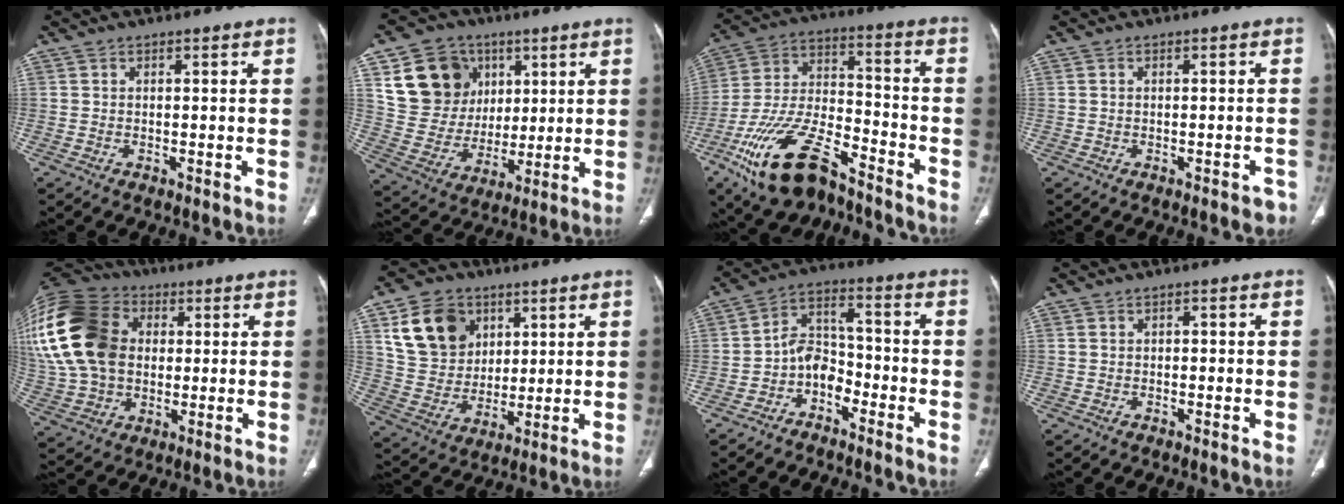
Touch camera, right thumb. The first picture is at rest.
{"total": 16.7, "force": [6.7, 13.8, 6.6], "torque": [-0.084, -0.009, 0.133]}
{"total": 20.1, "force": [-12.7, 8.7, 12.9], "torque": [-0.256, 0.062, -0.227]}
{"total": 3.0, "force": [-2.3, 1.3, 1.5], "torque": [-0.005, 0.010, -0.026]}
{"total": 30.8, "force": [5.1, 22.9, 19.9], "torque": [-0.465, 0.055, 0.108]}
{"total": 15.0, "force": [6.4, 11.7, 6.9], "torque": [-0.098, -0.014, 0.124]}
{"total": 7.0, "force": [-3.8, 4.6, 3.7], "torque": [-0.049, 0.050, -0.078]}
{"total": 0.5, "force": [-0.1, 0.5, 0.2], "torque": [0.000, 0.003, -0.002]}